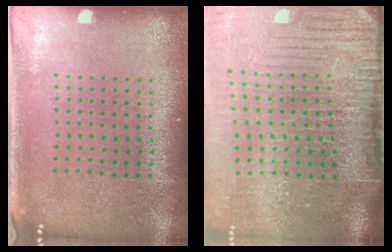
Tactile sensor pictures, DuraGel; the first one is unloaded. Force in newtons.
{"total": 4.9, "press": 4.0, "slide": 2.8}